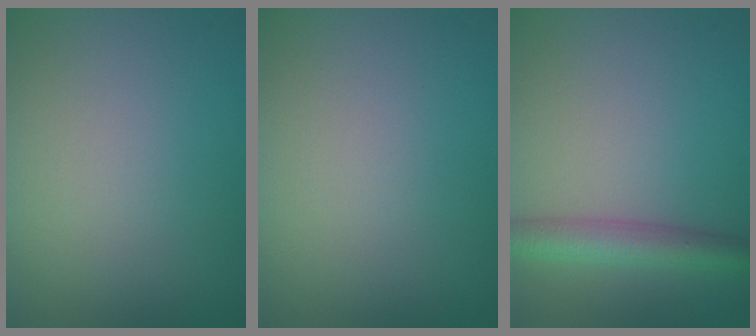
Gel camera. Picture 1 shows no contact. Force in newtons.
{"total": 0.0}
{"total": 3.7, "press": 3.7, "slide": 0.1}